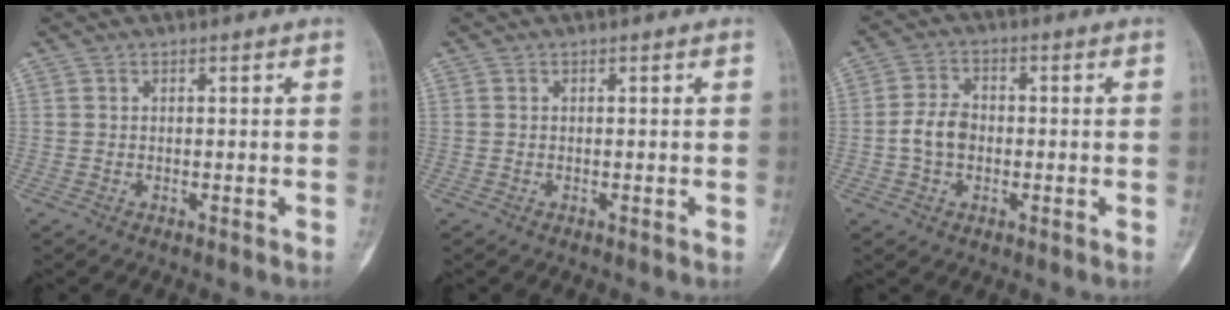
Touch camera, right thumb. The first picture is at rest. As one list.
[{"total": 0.0}, {"total": 5.7, "force": [-0.8, 4.2, 3.8], "torque": [-0.066, 0.017, -0.021]}]